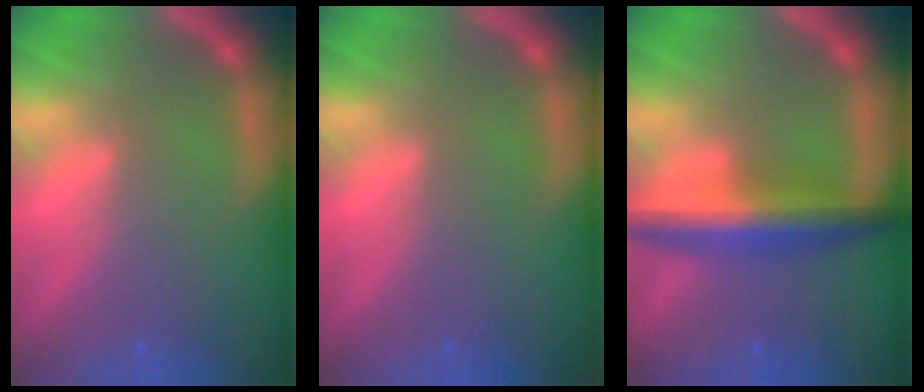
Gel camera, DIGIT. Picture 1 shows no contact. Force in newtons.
{"total": 0.0}
{"total": 6.0}